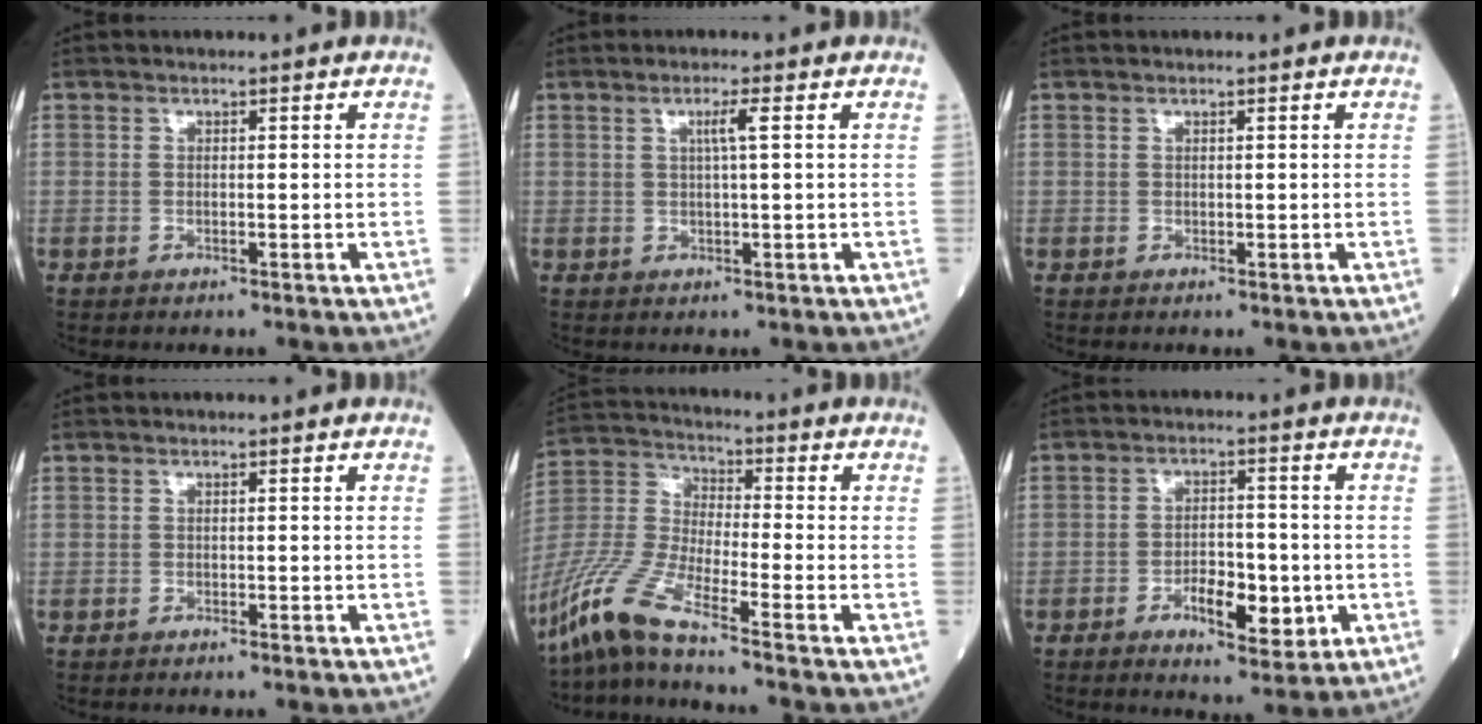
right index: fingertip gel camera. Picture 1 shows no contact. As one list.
[{"total": 2.4, "force": [0.9, -0.3, 2.2], "torque": [-0.034, -0.001, 0.014]}, {"total": 0.0}, {"total": 0.0}, {"total": 10.6, "force": [-8.4, -0.2, 6.5], "torque": [-0.151, -0.016, -0.177]}, {"total": 7.1, "force": [-2.2, 3.0, 6.0], "torque": [-0.089, 0.001, -0.031]}]